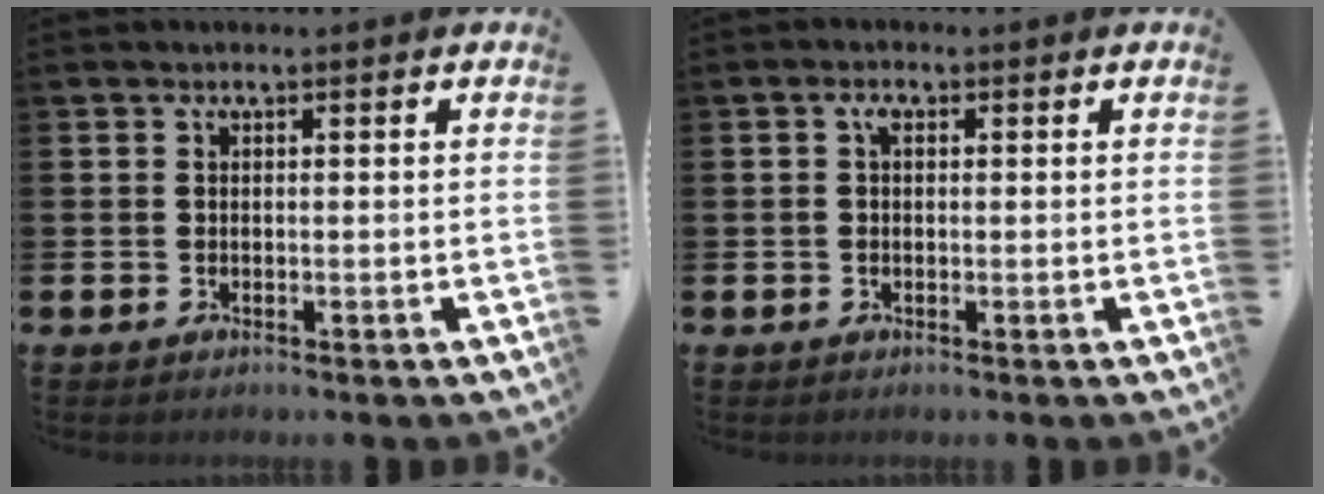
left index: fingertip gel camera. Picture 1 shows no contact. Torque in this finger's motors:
{"motor_torque": [0.05, -0.05, 0.00, 0.02]}